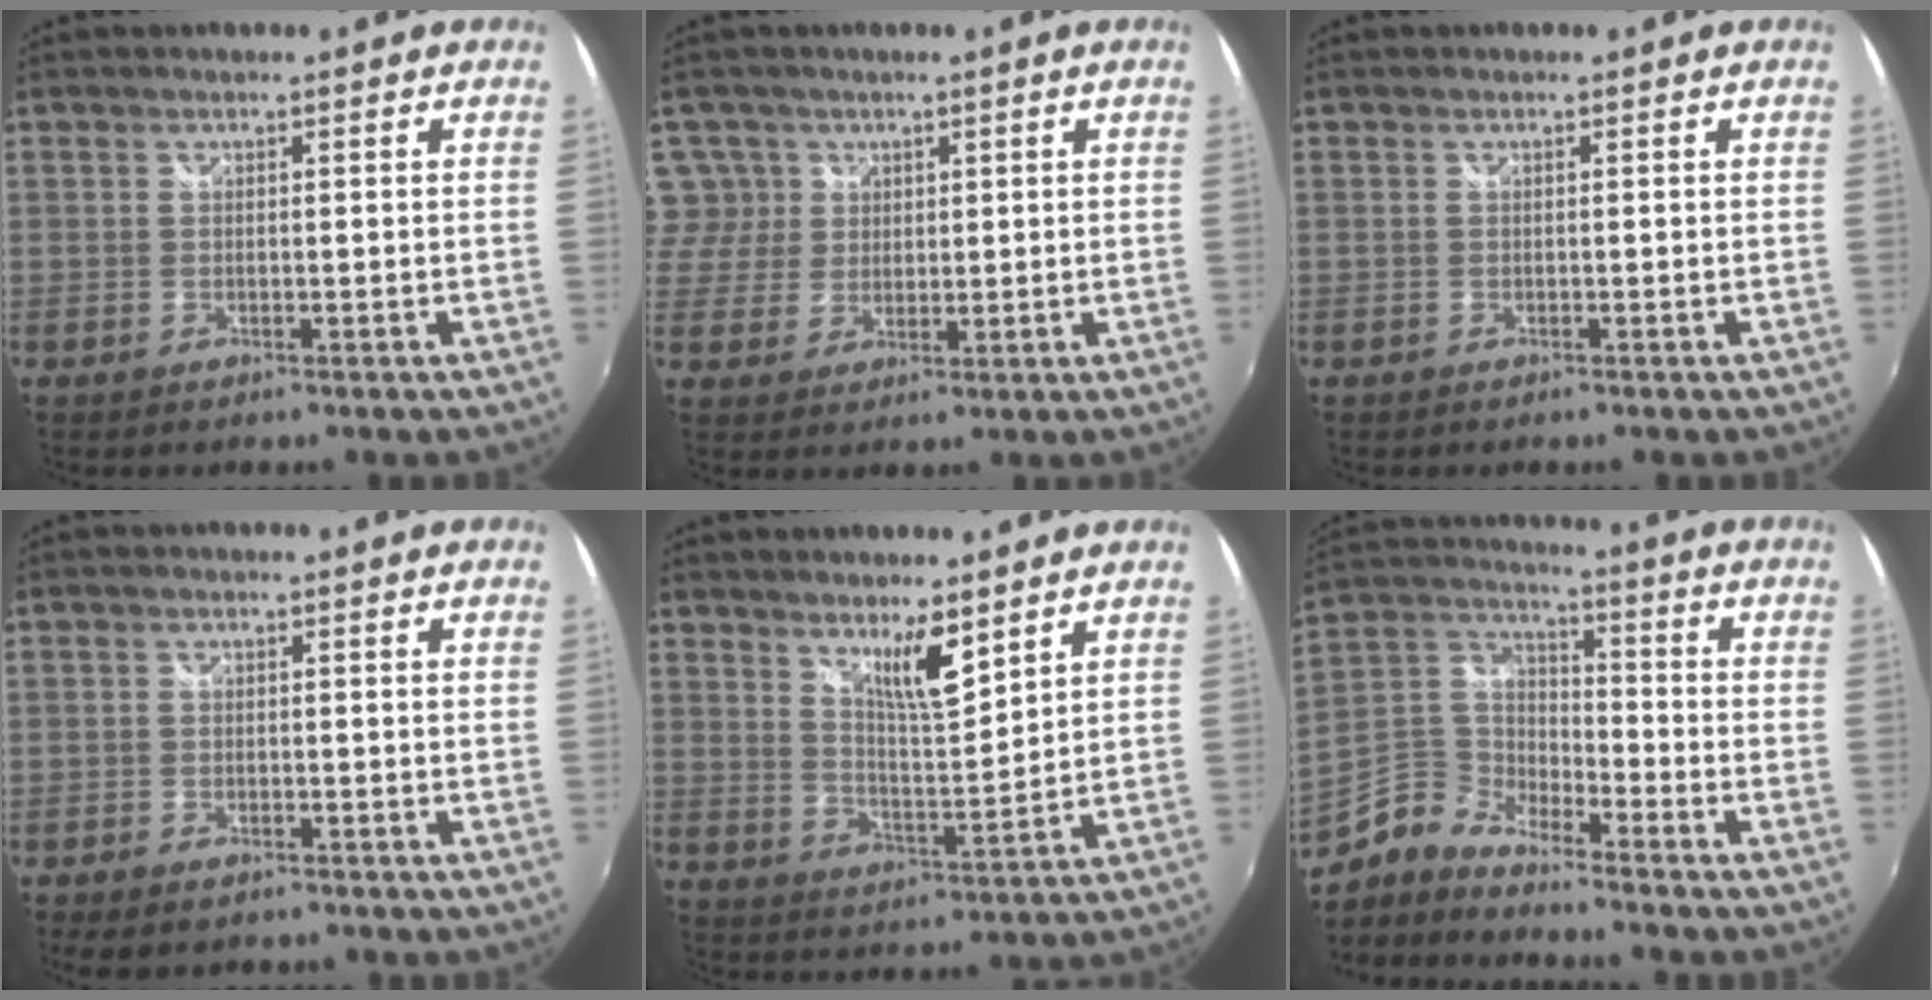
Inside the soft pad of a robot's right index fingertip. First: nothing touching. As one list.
[{"total": 6.0, "force": [2.6, 5.4, 0.4], "torque": [0.006, 0.010, 0.045]}, {"total": 0.0}, {"total": 4.7, "force": [-3.6, 1.9, 2.2], "torque": [-0.060, -0.019, -0.061]}, {"total": 7.5, "force": [5.3, 1.0, 5.2], "torque": [-0.084, -0.007, 0.092]}, {"total": 7.1, "force": [-5.3, 4.0, 2.6], "torque": [-0.064, 0.024, -0.127]}]